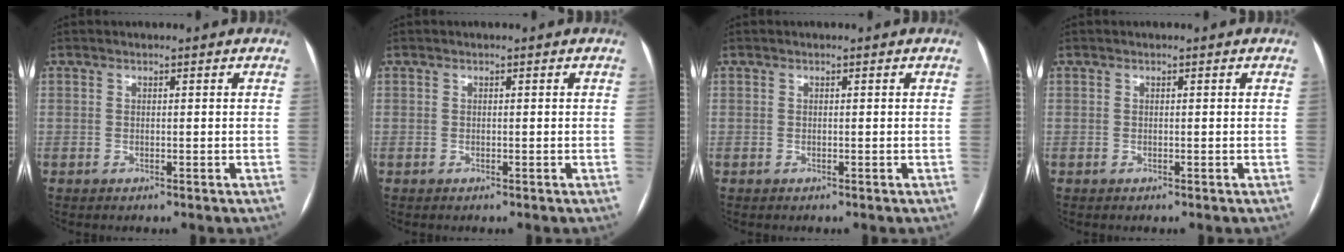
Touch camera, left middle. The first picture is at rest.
{"total": 0.0}
{"total": 0.0}
{"total": 0.0}